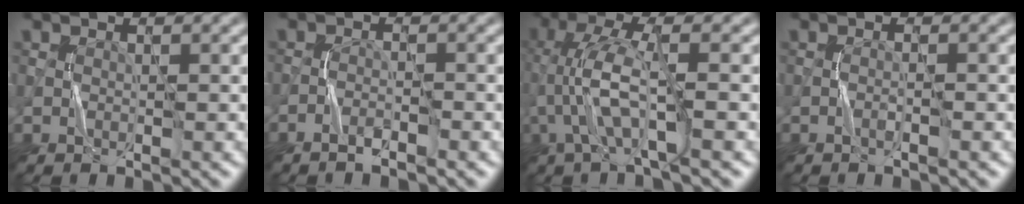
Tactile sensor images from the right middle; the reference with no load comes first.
{"total": 1.5, "force": [-1.3, 0.2, 0.8], "torque": [-0.015, 0.004, -0.027]}
{"total": 5.4, "force": [-1.3, 0.9, 5.1], "torque": [-0.115, 0.013, -0.028]}
{"total": 0.8, "force": [-0.5, 0.0, 0.6], "torque": [-0.011, 0.004, -0.012]}